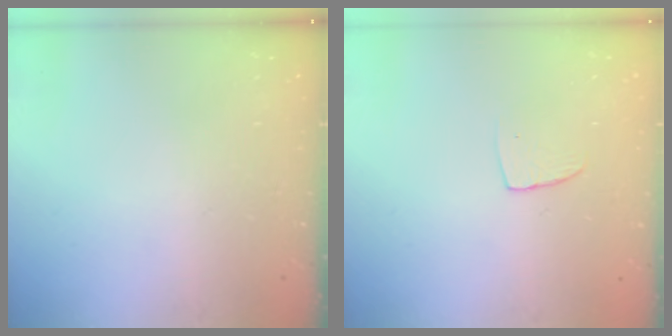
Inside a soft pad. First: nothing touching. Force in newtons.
{"total": 4.9, "press": 4.8, "slide": 0.4}